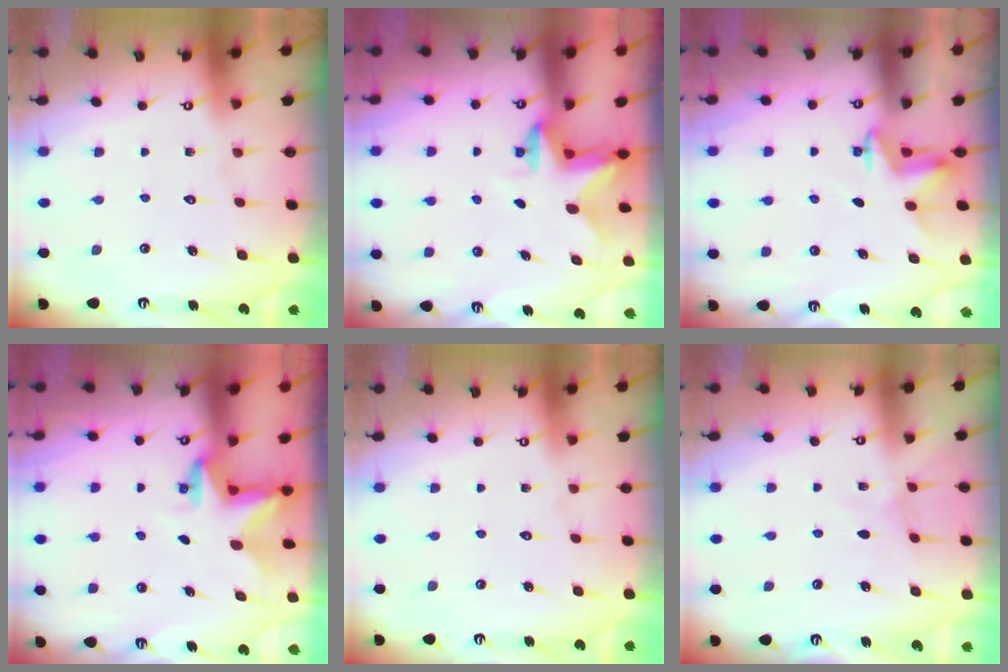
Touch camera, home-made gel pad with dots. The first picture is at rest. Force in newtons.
{"total": 2.7, "press": 2.6, "slide": 0.5}
{"total": 4.1, "press": 4.0, "slide": 0.9}
{"total": 2.8, "press": 2.8, "slide": 0.2}
{"total": 0.0}
{"total": 2.3, "press": 2.3, "slide": 0.4}